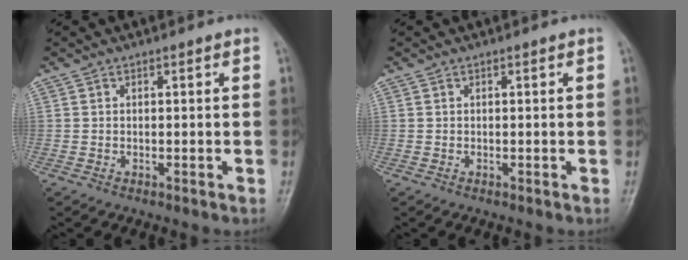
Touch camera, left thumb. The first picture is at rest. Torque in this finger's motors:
{"motor_torque": [0.00, 0.00, 0.01, -0.01, 0.00]}